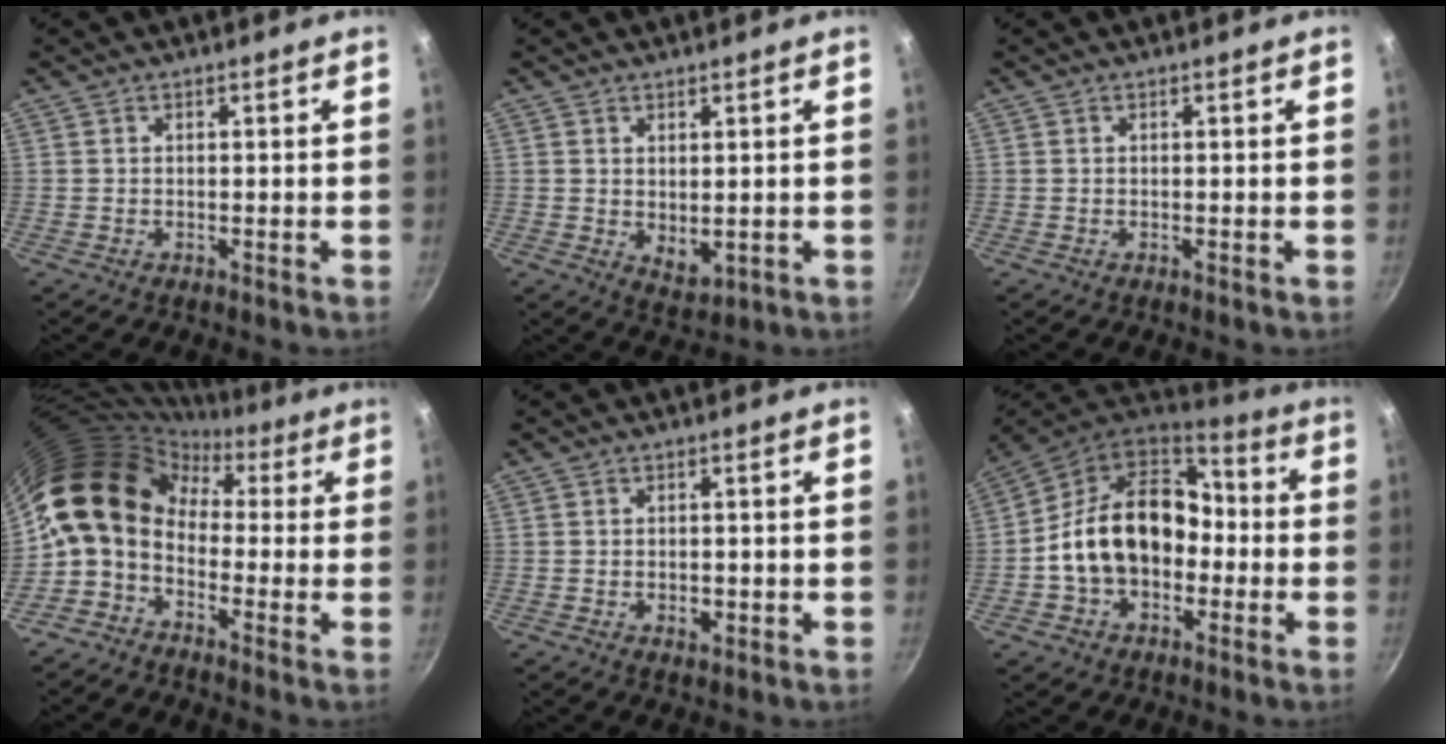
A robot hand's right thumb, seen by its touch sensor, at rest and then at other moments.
{"total": 4.0, "force": [0.7, 2.4, 3.0], "torque": [-0.039, -0.017, 0.019]}
{"total": 0.0}
{"total": 13.6, "force": [-0.2, 10.2, 8.9], "torque": [-0.139, 0.043, -0.029]}
{"total": 2.3, "force": [-0.7, 1.5, 1.7], "torque": [-0.025, 0.001, -0.009]}
{"total": 18.8, "force": [-1.9, 13.9, 12.5], "torque": [-0.188, 0.059, -0.038]}